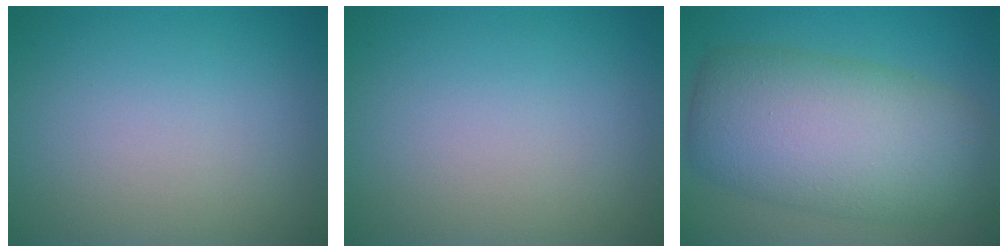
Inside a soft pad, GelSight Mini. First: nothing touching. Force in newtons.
{"total": 0.0}
{"total": 10.6, "press": 10.6, "slide": 0.3}